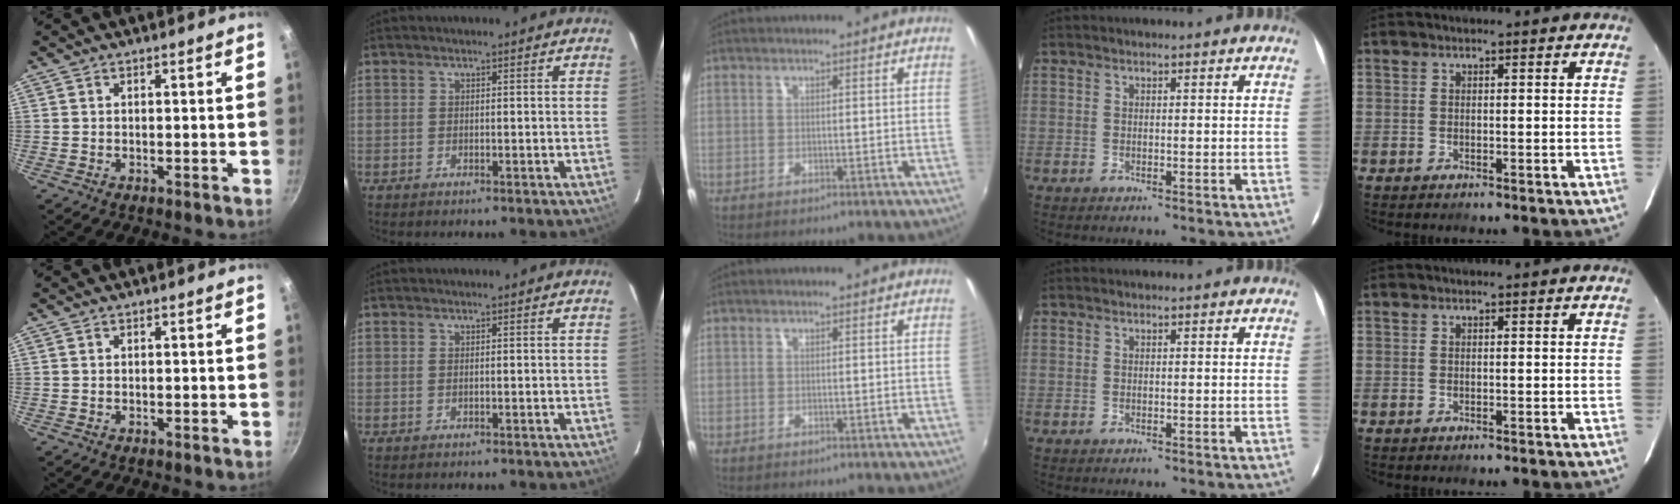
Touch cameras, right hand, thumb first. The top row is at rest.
{}